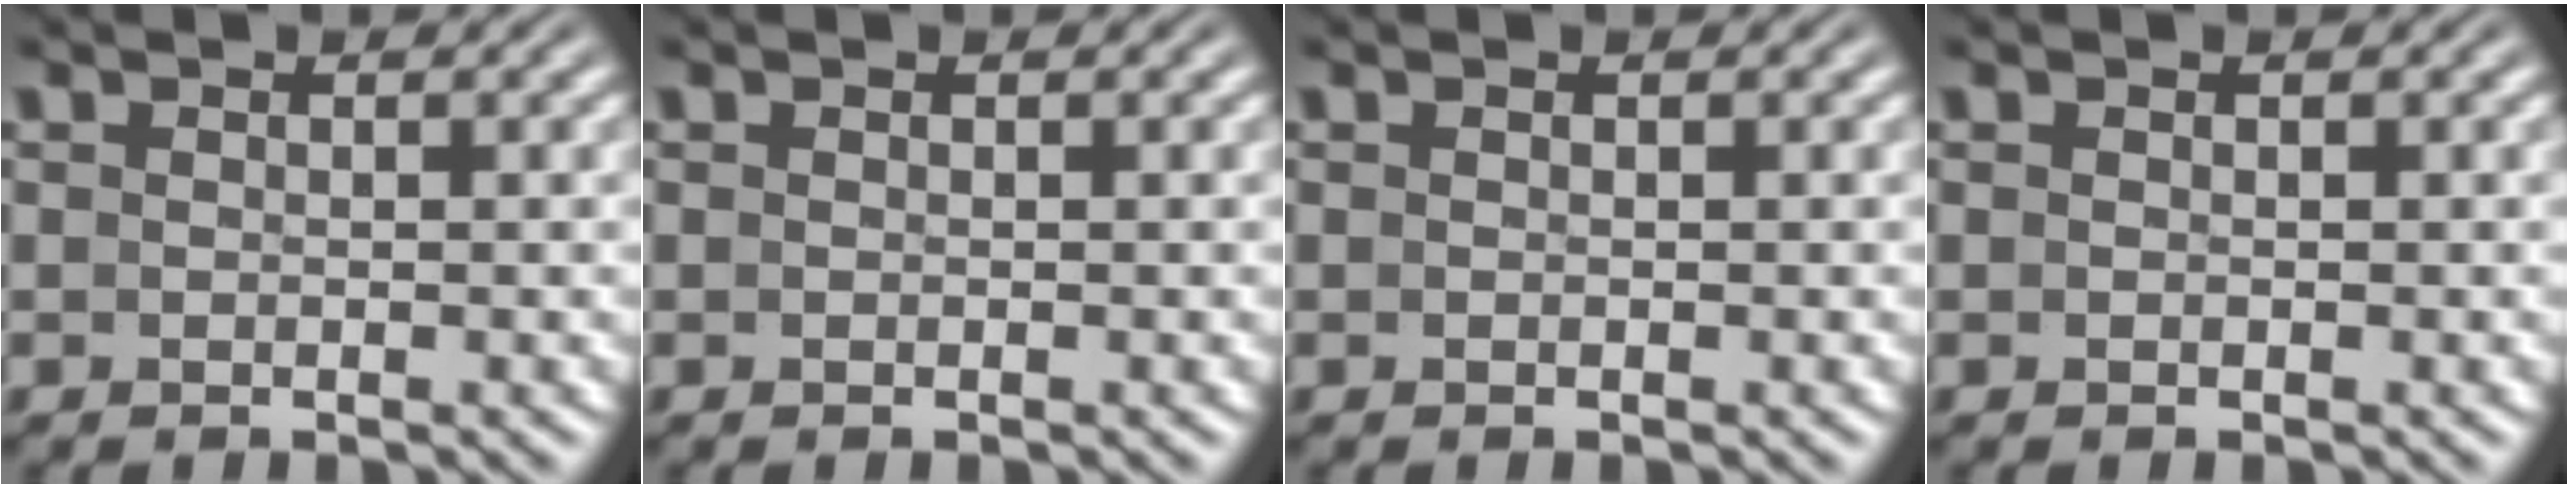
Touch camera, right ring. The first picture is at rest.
{"total": 0.0}
{"total": 0.0}
{"total": 0.0}